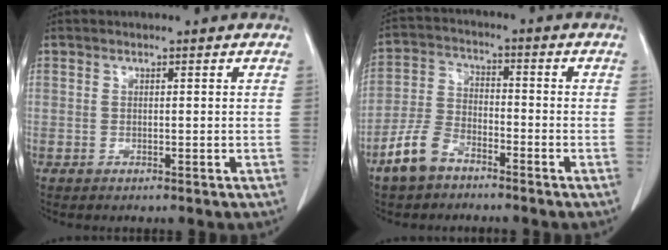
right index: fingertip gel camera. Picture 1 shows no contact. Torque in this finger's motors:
{"motor_torque": [-0.40, -0.38, -0.41, -0.17]}